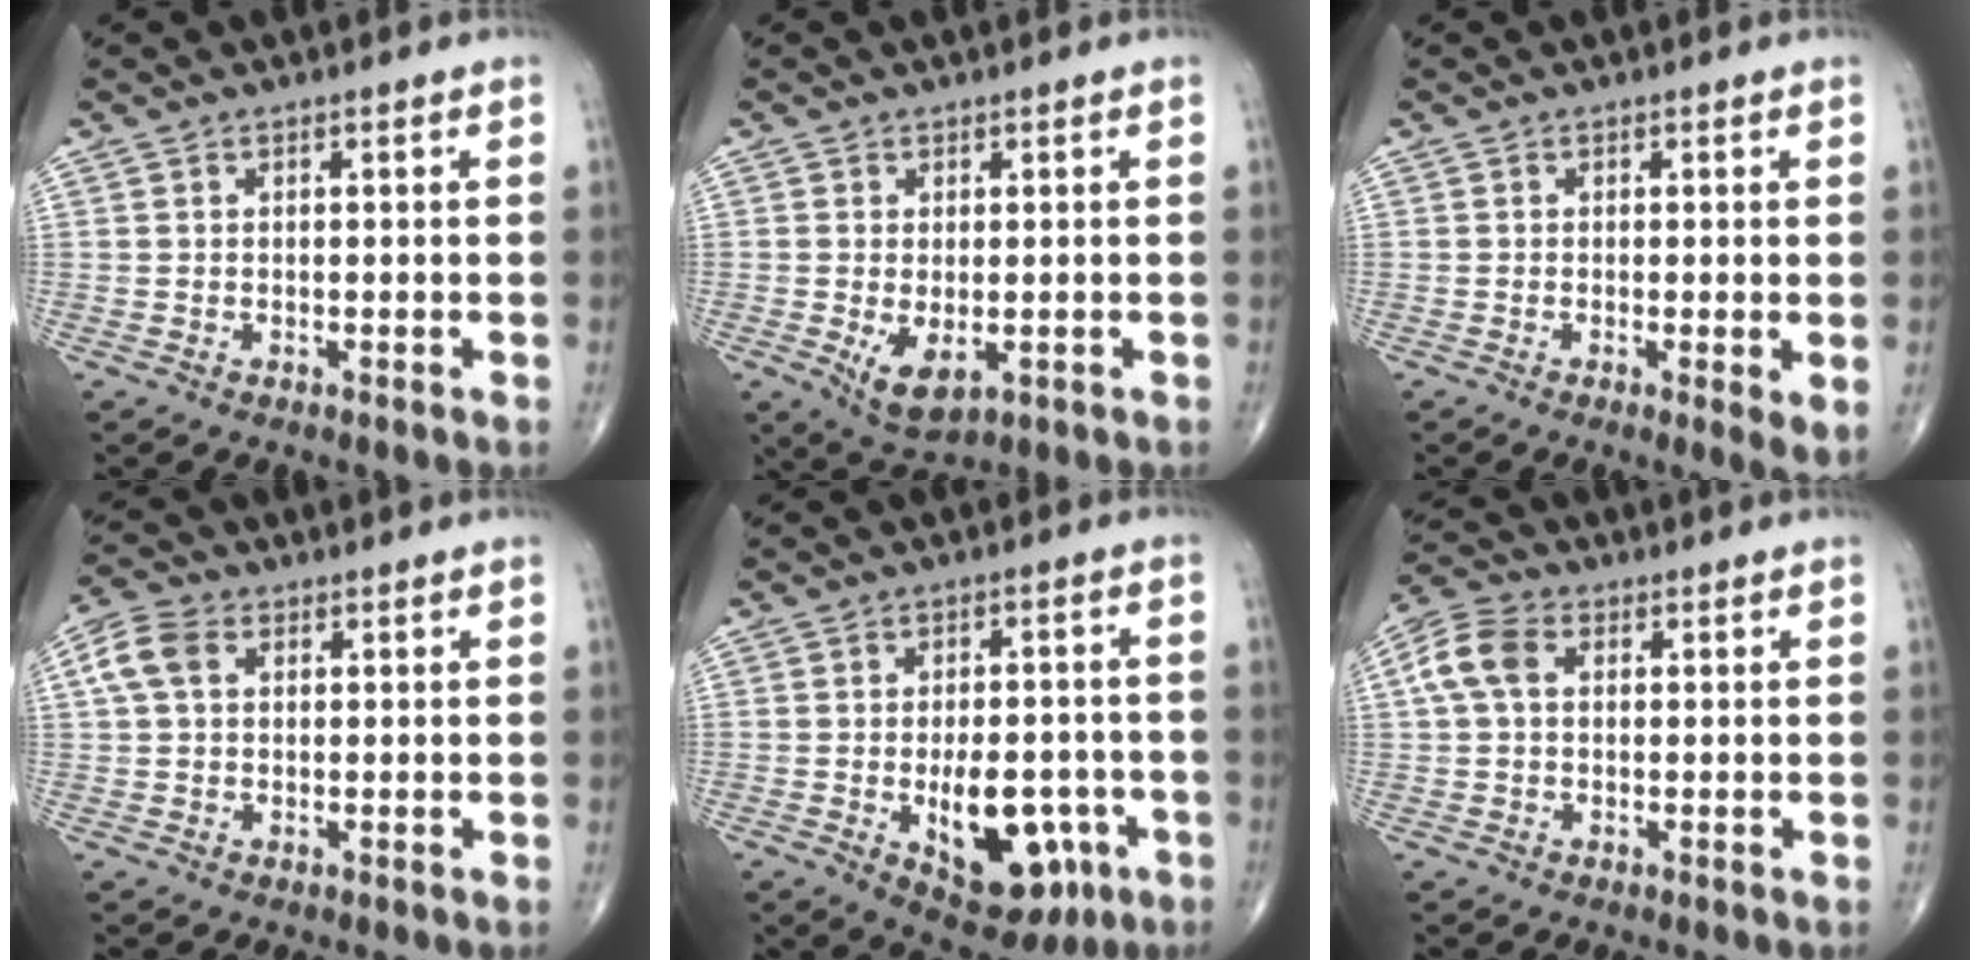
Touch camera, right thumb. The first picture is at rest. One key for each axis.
{"total": 5.3, "fx": -1.2, "fy": 2.7, "fz": 4.4, "tx": -0.073, "ty": -0.013, "tz": -0.007}
{"total": 3.3, "fx": -0.4, "fy": 0.7, "fz": 3.2, "tx": -0.057, "ty": -0.014, "tz": -0.011}
{"total": 5.6, "fx": 1.4, "fy": 4.0, "fz": 3.8, "tx": -0.083, "ty": 0.016, "tz": 0.022}
{"total": 13.9, "fx": -4.4, "fy": 7.6, "fz": 10.8, "tx": -0.120, "ty": 0.017, "tz": -0.046}
{"total": 6.7, "fx": 1.1, "fy": 4.7, "fz": 4.7, "tx": -0.104, "ty": 0.022, "tz": 0.015}